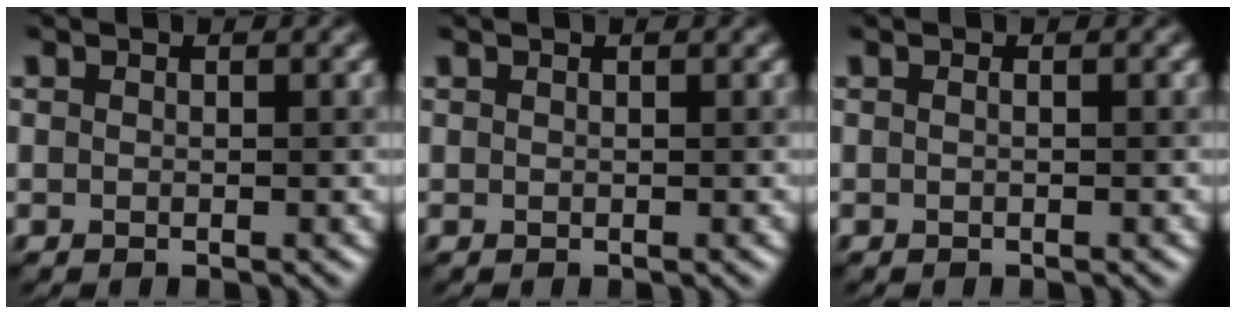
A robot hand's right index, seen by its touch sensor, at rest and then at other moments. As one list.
[{"total": 0.0}, {"total": 0.6, "force": [0.0, 0.2, 0.6], "torque": [-0.006, -0.006, -0.007]}]